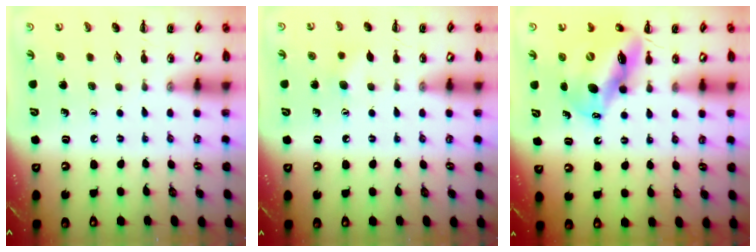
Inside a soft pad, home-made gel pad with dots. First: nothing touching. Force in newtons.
{"total": 6.5, "press": 6.3, "slide": 1.7}
{"total": 13.6, "press": 13.1, "slide": 3.5}